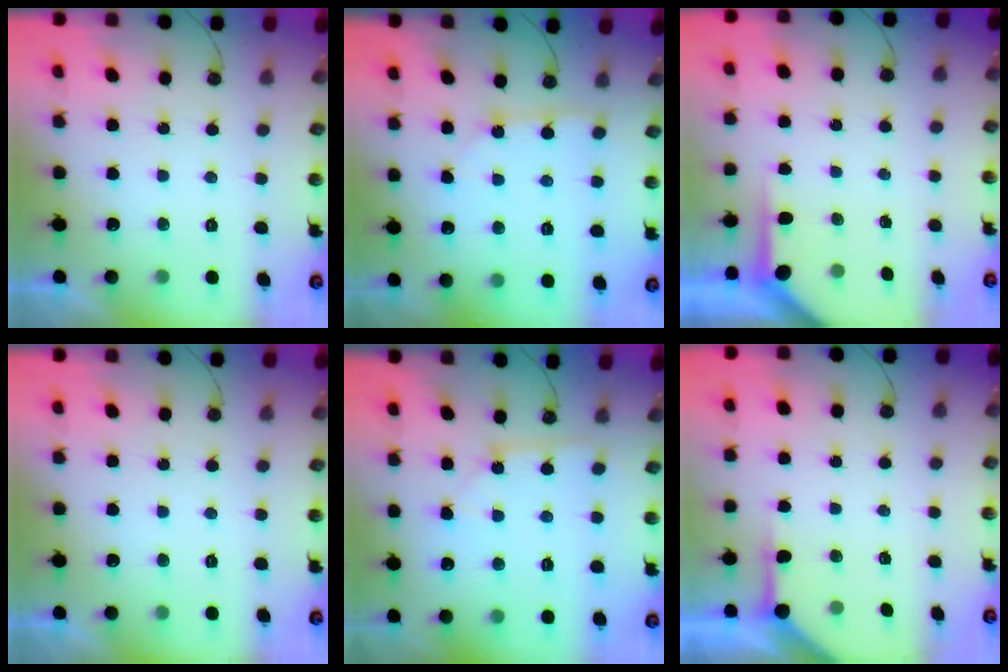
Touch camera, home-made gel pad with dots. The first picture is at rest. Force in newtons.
{"total": 2.2, "press": 2.2, "slide": 0.3}
{"total": 3.7, "press": 3.6, "slide": 0.4}
{"total": 0.0}
{"total": 3.5, "press": 3.5, "slide": 0.5}
{"total": 4.2, "press": 4.2, "slide": 0.4}